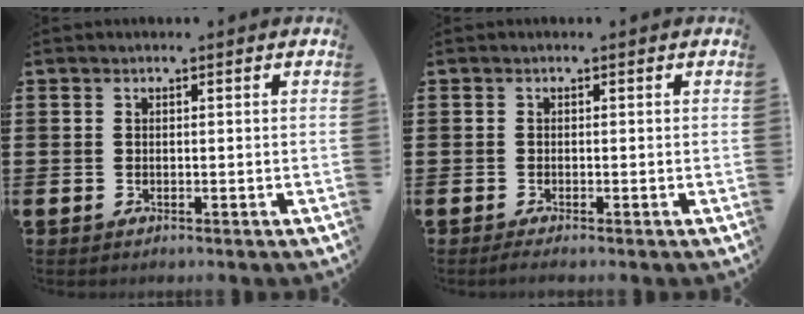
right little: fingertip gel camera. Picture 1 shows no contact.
{"total": 0.7, "force": [-0.4, 0.1, 0.6], "torque": [-0.009, -0.002, -0.007]}